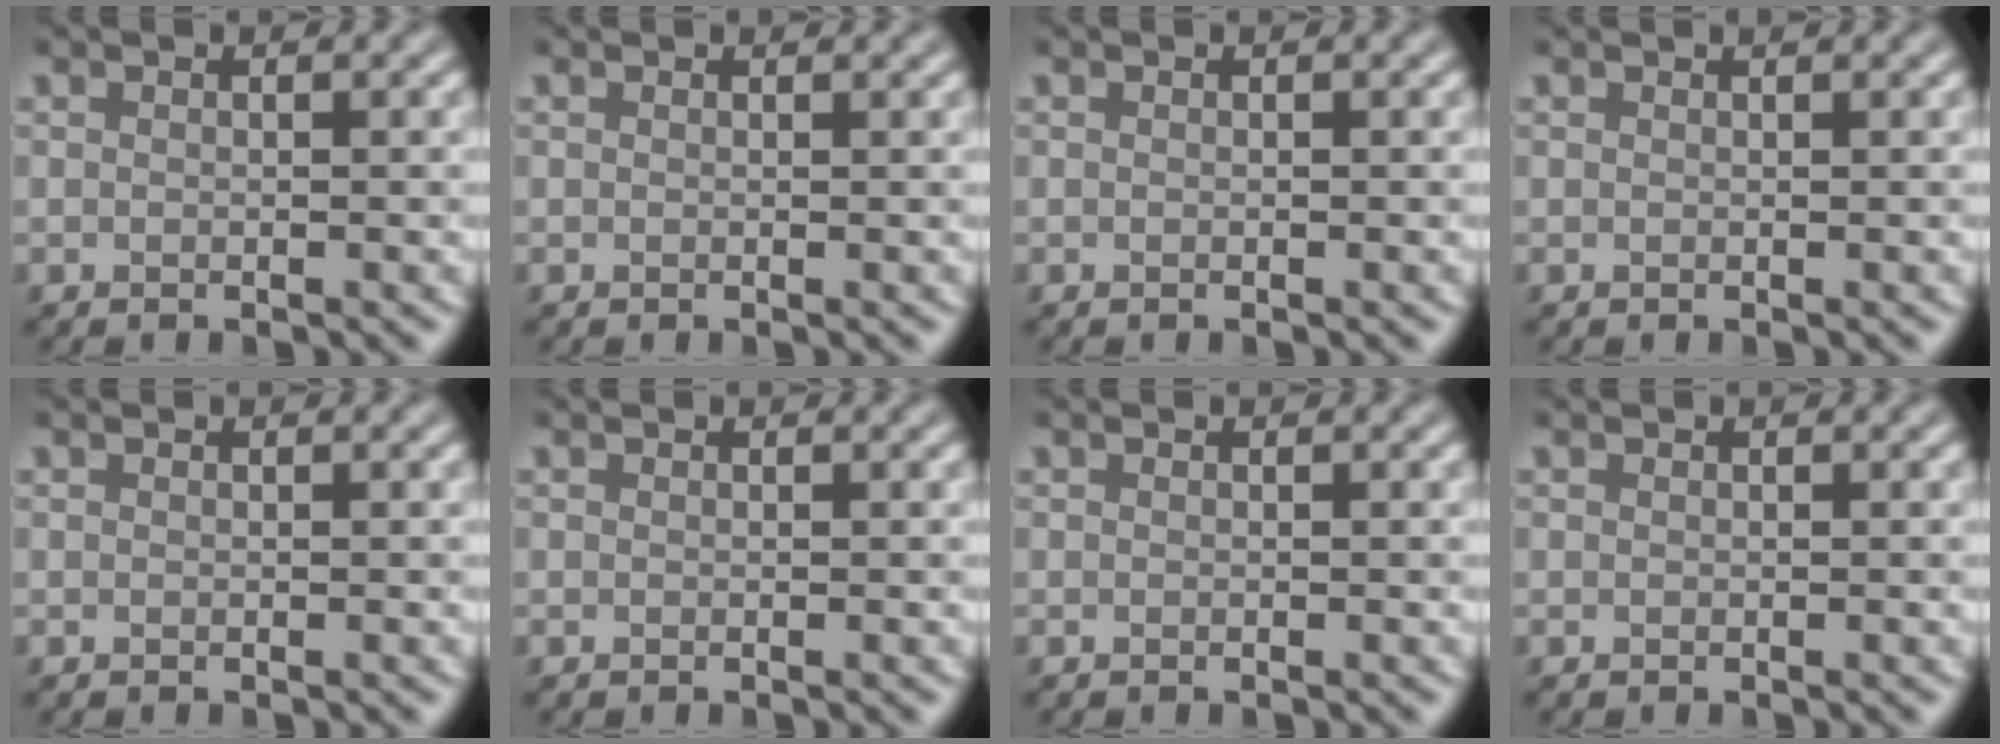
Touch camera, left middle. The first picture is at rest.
{"total": 0.7, "force": [0.6, 0.0, 0.2], "torque": [-0.005, -0.001, 0.006]}
{"total": 0.0}
{"total": 0.9, "force": [0.7, 0.2, 0.5], "torque": [-0.005, -0.001, 0.004]}
{"total": 0.0}
{"total": 0.0}
{"total": 0.0}
{"total": 0.0}